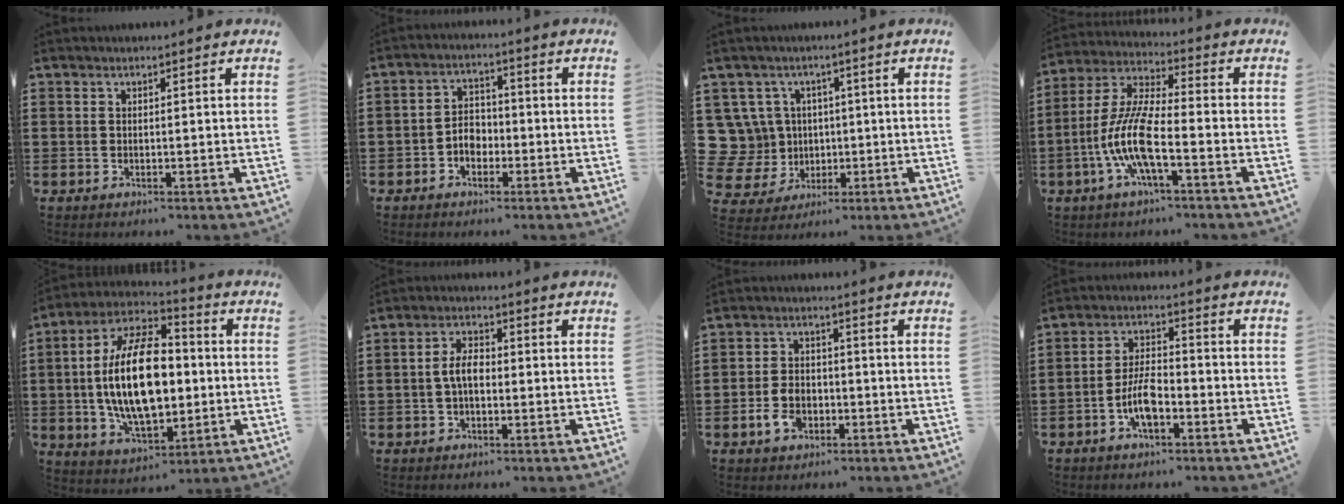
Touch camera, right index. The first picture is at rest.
{"total": 3.6, "force": [-1.6, 2.6, 2.0], "torque": [-0.042, 0.007, -0.033]}
{"total": 8.7, "force": [1.4, 8.3, 2.2], "torque": [-0.108, 0.005, 0.032]}
{"total": 9.8, "force": [-4.0, 2.0, 8.7], "torque": [-0.214, -0.018, -0.084]}
{"total": 17.2, "force": [-0.3, 8.7, 14.8], "torque": [-0.304, -0.007, -0.011]}
{"total": 4.4, "force": [-0.6, 2.3, 3.7], "torque": [-0.082, 0.002, -0.015]}
{"total": 5.1, "force": [-2.1, 3.4, 3.1], "torque": [-0.070, 0.006, -0.040]}
{"total": 6.6, "force": [-2.8, 2.7, 5.4], "torque": [-0.123, 0.001, -0.059]}